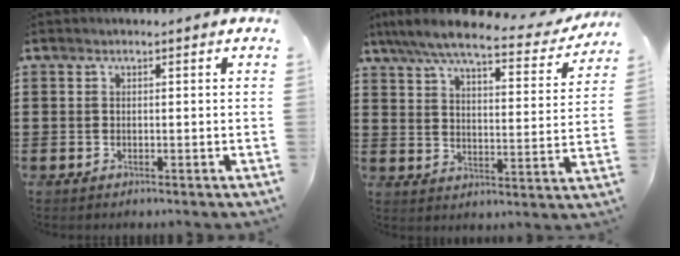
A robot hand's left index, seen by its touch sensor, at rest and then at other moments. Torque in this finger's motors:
{"motor_torque": [2.14, 0.00, 0.62, 0.21]}